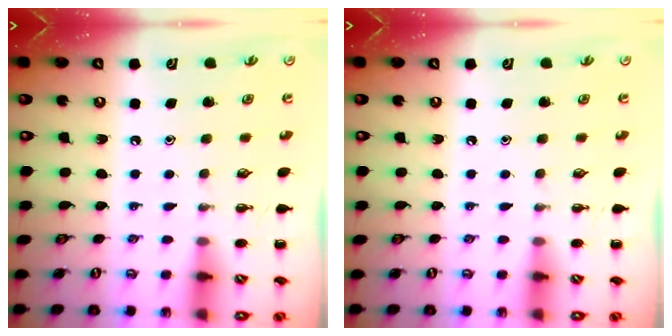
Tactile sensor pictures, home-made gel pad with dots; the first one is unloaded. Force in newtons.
{"total": 0.0}